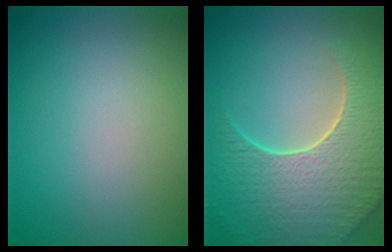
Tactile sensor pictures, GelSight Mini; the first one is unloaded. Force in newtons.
{"total": 8.8, "press": 6.3, "slide": 6.1}